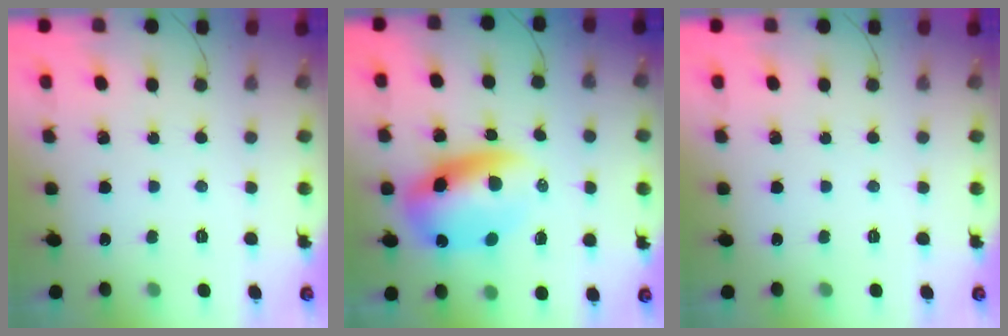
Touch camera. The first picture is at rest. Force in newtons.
{"total": 12.3, "press": 11.9, "slide": 3.0}
{"total": 0.0}